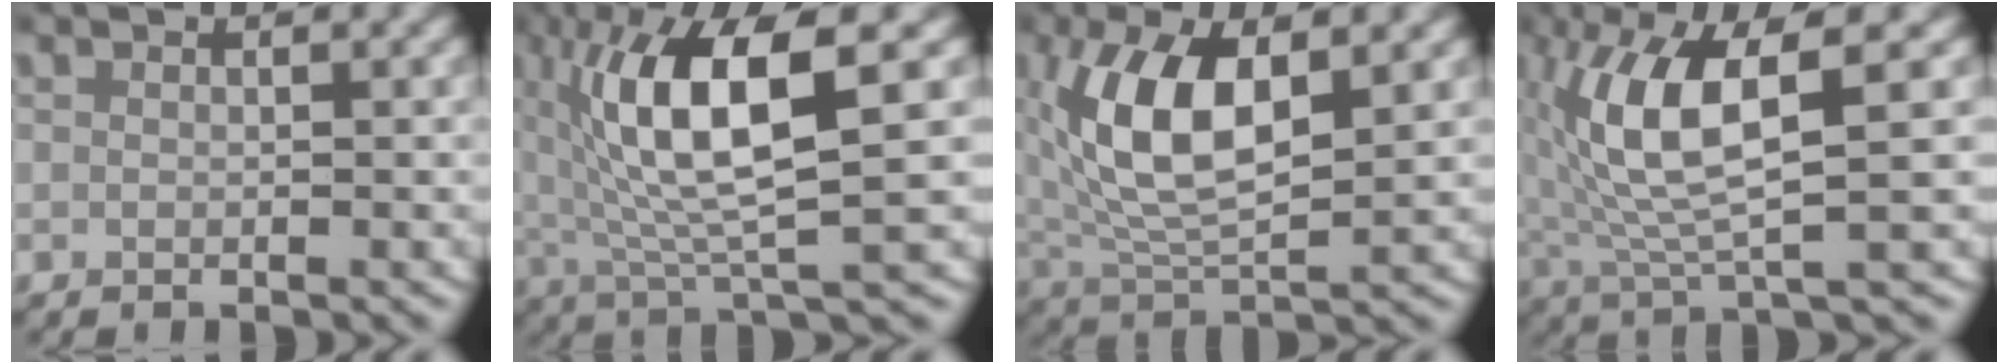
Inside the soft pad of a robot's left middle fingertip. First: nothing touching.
{"total": 10.2, "force": [1.6, 3.2, 9.5], "torque": [-0.179, 0.008, 0.029]}
{"total": 7.2, "force": [1.5, 3.1, 6.3], "torque": [-0.137, -0.004, 0.035]}
{"total": 7.7, "force": [0.9, 2.3, 7.3], "torque": [-0.139, 0.007, 0.018]}